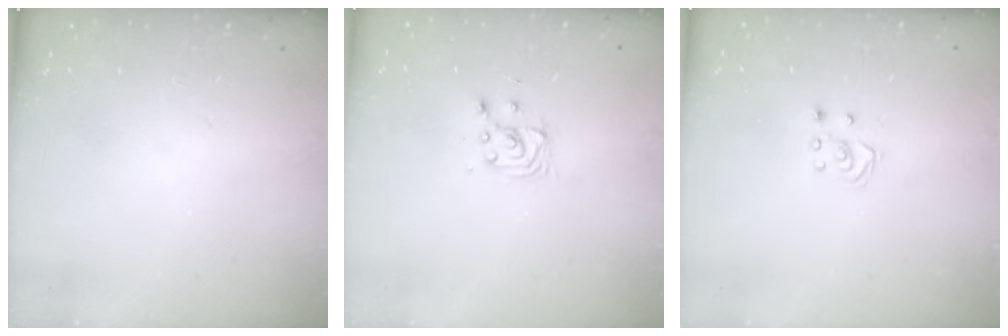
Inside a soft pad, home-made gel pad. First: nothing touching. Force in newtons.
{"total": 4.0, "press": 4.0, "slide": 0.4}
{"total": 2.5, "press": 2.5, "slide": 0.2}